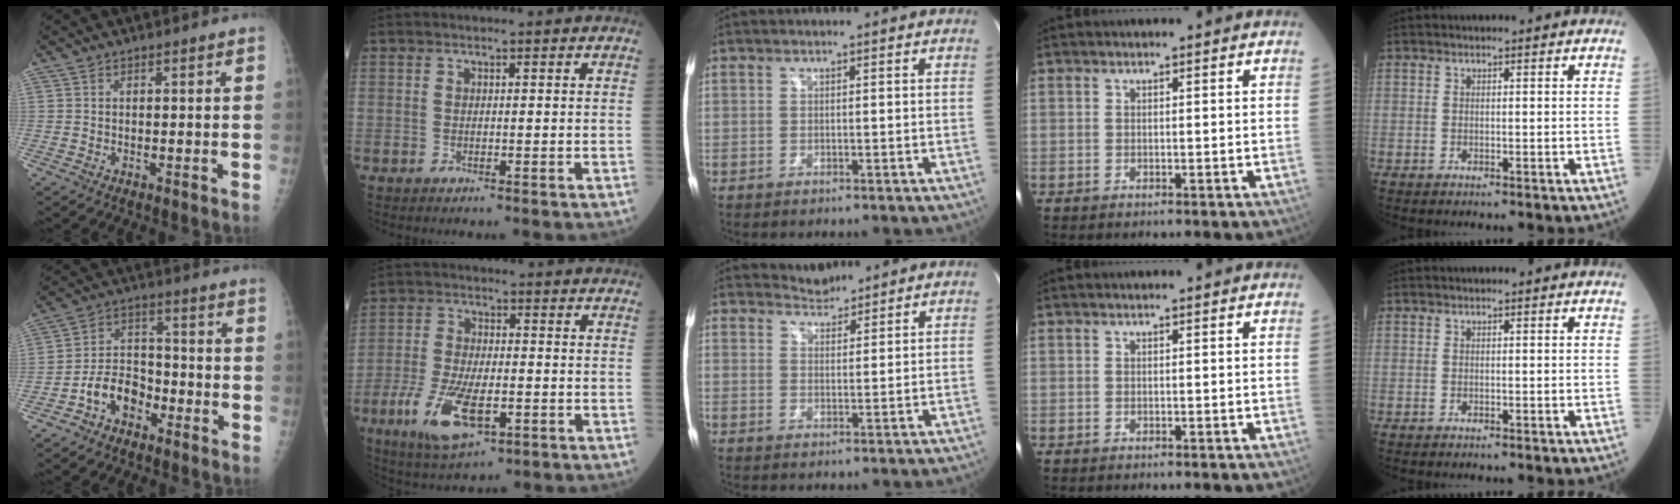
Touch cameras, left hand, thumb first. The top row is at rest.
{"thumb": {"total": 8.3, "force": [-4.4, 5.6, 4.3], "torque": [-0.058, 0.041, -0.083]}, "index": {"total": 10.3, "force": [-4.0, 4.1, 8.6], "torque": [-0.179, -0.012, -0.067]}, "middle": {"total": 2.7, "force": [2.6, 0.5, -0.5], "torque": [0.005, 0.004, 0.049]}}